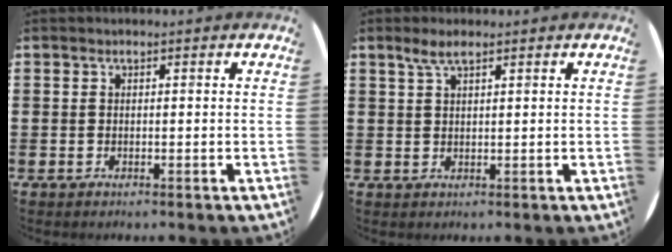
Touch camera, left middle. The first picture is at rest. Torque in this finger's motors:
{"motor_torque": [0.24, -0.17, 0.03, 0.00]}